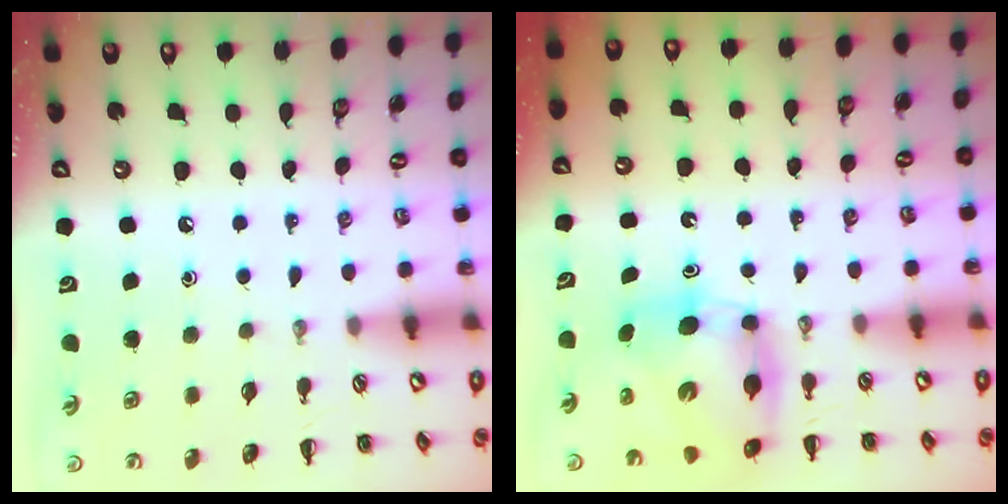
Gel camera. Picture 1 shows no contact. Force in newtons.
{"total": 7.0, "press": 6.8, "slide": 1.8}